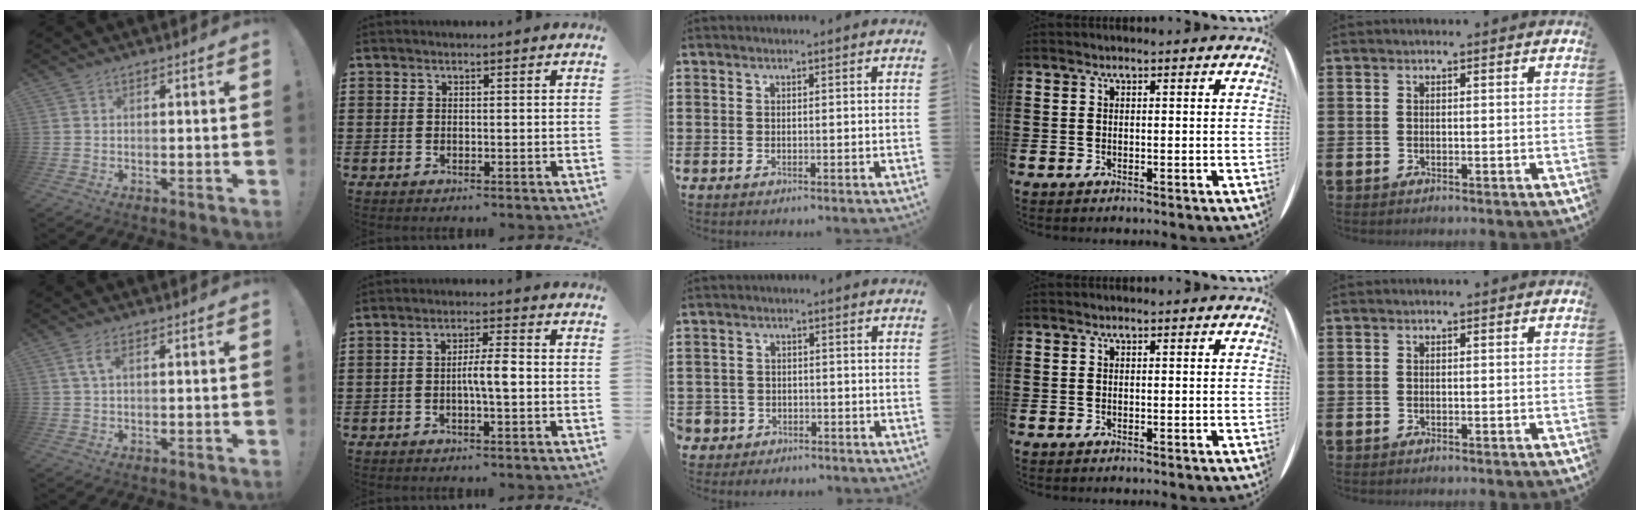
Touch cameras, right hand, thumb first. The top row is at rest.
{"thumb": {"total": 3.3, "force": [1.2, 0.9, 2.9], "torque": [-0.055, 0.001, 0.020]}, "index": {"total": 4.3, "force": [-0.7, 0.7, 4.1], "torque": [-0.081, 0.001, -0.018]}, "middle": {"total": 2.7, "force": [-2.2, 1.5, -0.1], "torque": [-0.005, -0.001, -0.050]}}